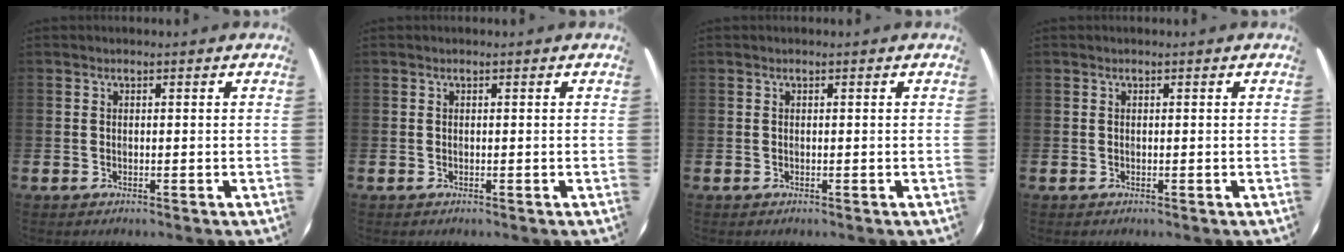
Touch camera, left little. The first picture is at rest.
{"total": 0.0}
{"total": 0.0}
{"total": 0.0}